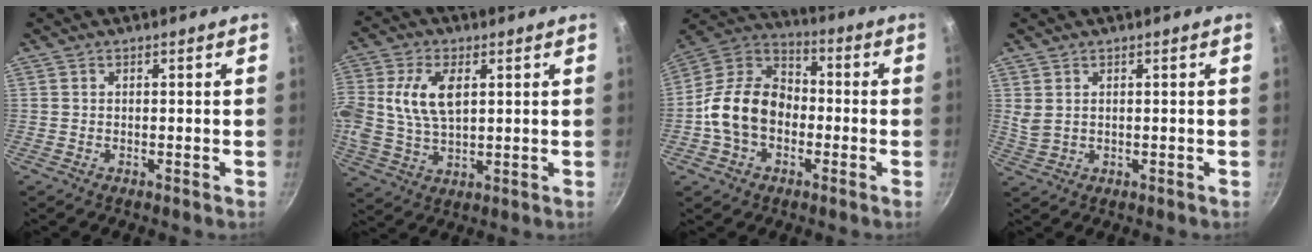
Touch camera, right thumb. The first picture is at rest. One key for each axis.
{"total": 11.4, "fx": 2.5, "fy": 6.5, "fz": 9.1, "tx": -0.189, "ty": 0.003, "tz": 0.053}
{"total": 15.3, "fx": -2.7, "fy": 11.2, "fz": 9.9, "tx": -0.166, "ty": 0.039, "tz": -0.059}
{"total": 2.4, "fx": 1.0, "fy": 1.4, "fz": 1.7, "tx": -0.037, "ty": -0.002, "tz": 0.029}